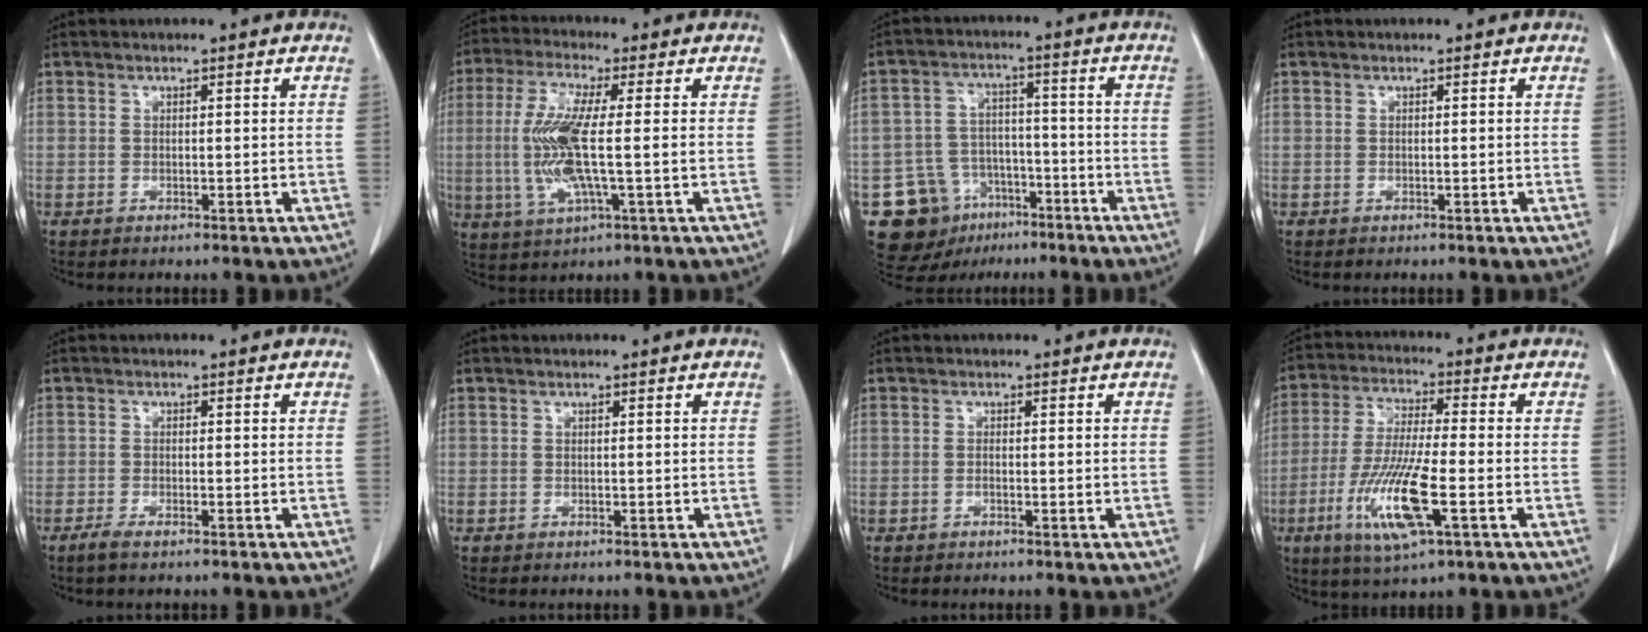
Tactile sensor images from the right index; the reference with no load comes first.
{"total": 10.9, "force": [-0.4, 1.7, 10.7], "torque": [-0.235, -0.002, -0.010]}
{"total": 11.4, "force": [-6.3, 8.9, 3.4], "torque": [-0.063, 0.031, -0.093]}
{"total": 0.0}
{"total": 2.2, "force": [-1.5, 0.4, 1.5], "torque": [-0.033, -0.004, -0.028]}
{"total": 0.0}
{"total": 0.9, "force": [-0.2, 0.2, 0.9], "torque": [-0.014, 0.001, -0.002]}
{"total": 12.6, "force": [-4.3, 1.3, 11.8], "torque": [-0.241, -0.023, -0.081]}